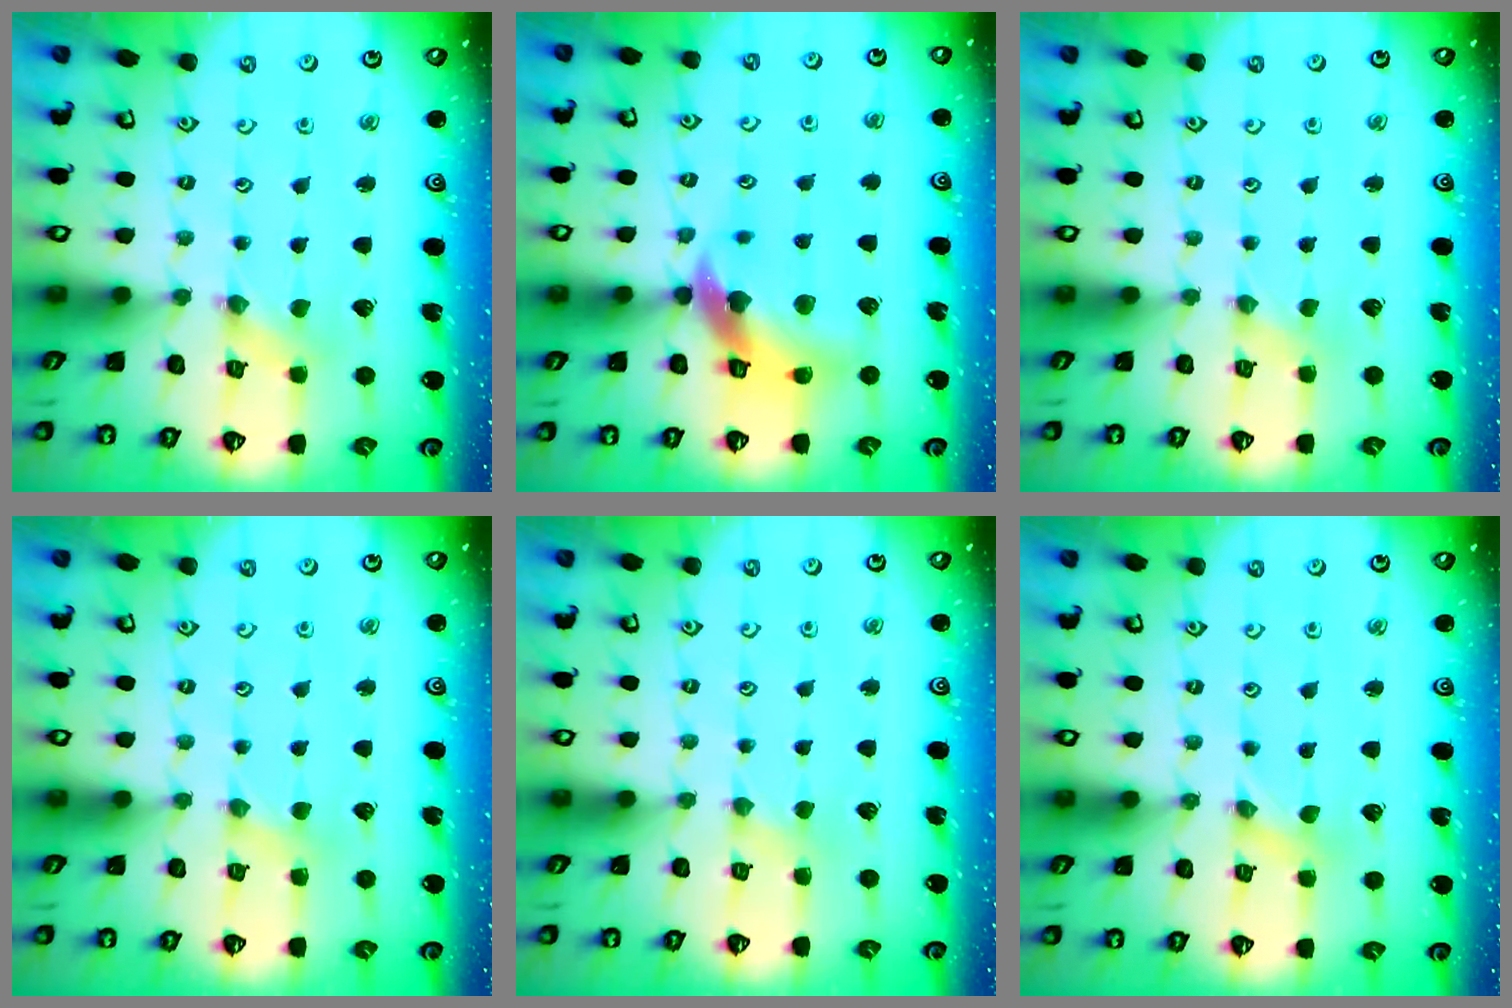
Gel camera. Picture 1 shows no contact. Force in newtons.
{"total": 12.9, "press": 12.8, "slide": 1.8}
{"total": 0.0}
{"total": 2.7, "press": 2.6, "slide": 0.5}
{"total": 1.2, "press": 1.2, "slide": 0.3}
{"total": 0.0}